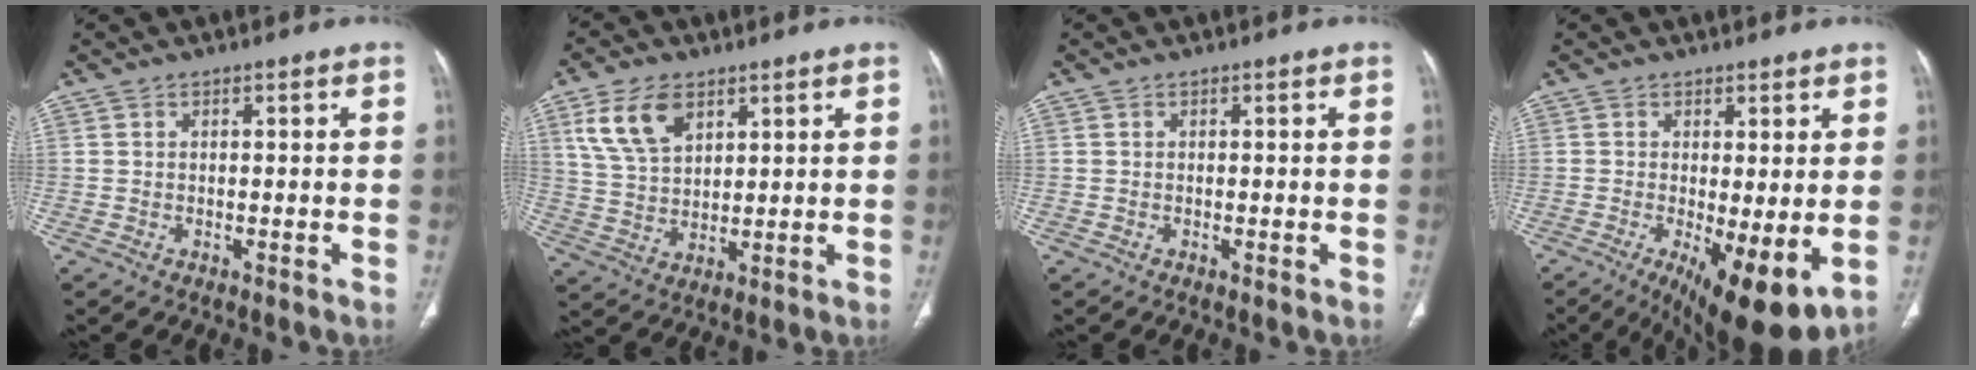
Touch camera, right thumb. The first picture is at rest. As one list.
[{"total": 10.2, "force": [5.1, 5.9, 6.5], "torque": [-0.114, -0.014, 0.106]}, {"total": 0.0}, {"total": 11.5, "force": [-2.4, 3.6, 10.6], "torque": [-0.166, -0.025, -0.026]}]